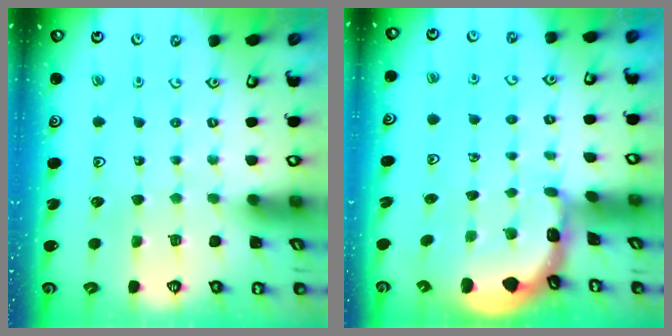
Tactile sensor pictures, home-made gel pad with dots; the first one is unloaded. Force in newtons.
{"total": 1.4, "press": 1.4, "slide": 0.0}